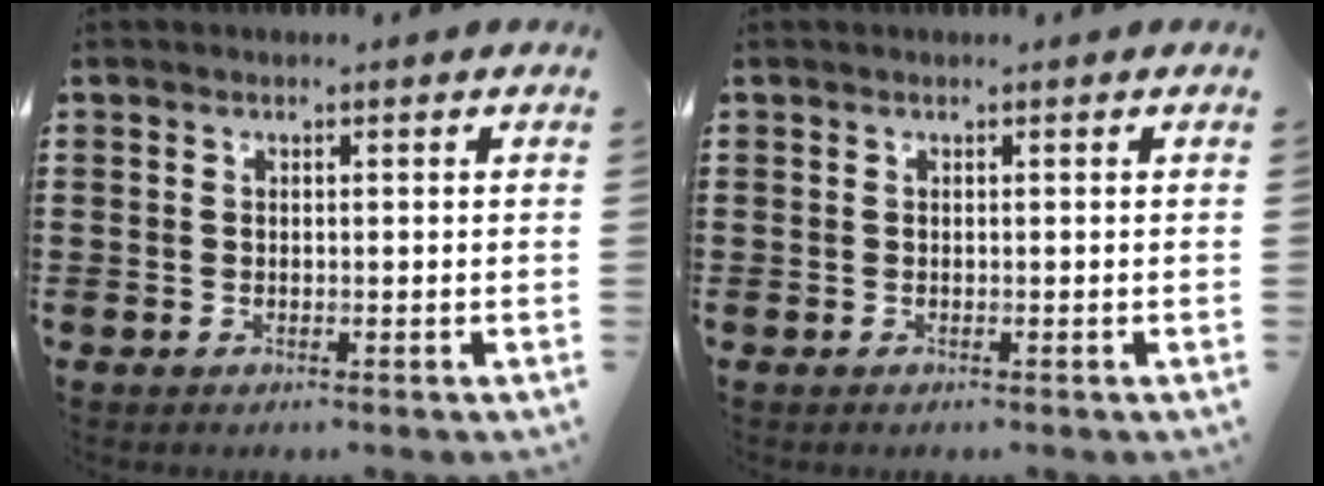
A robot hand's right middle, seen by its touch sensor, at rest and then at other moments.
{"total": 0.0}